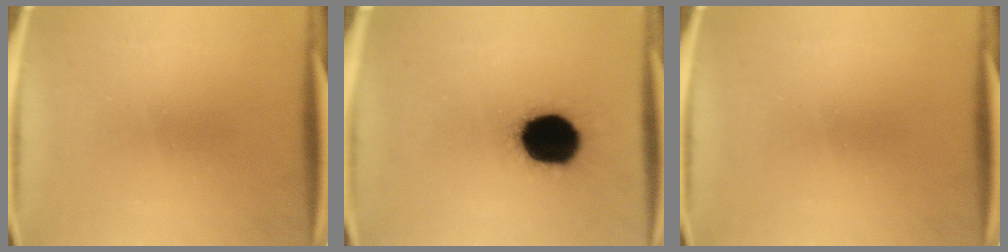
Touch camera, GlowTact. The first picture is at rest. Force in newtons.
{"total": 17.8}
{"total": 0.0}